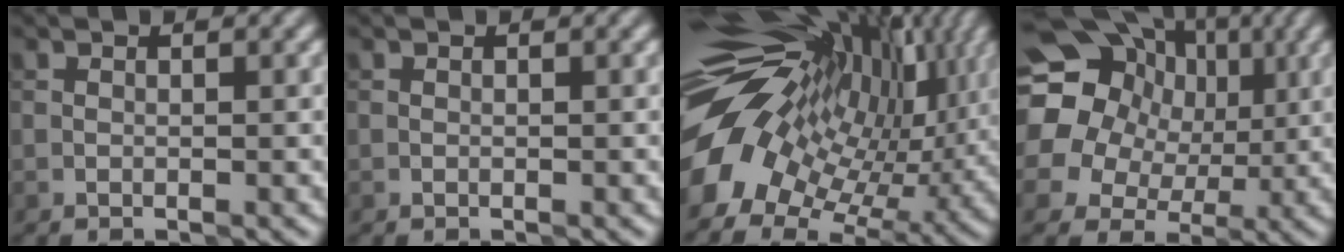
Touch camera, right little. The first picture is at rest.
{"total": 0.0}
{"total": 17.2, "force": [3.5, 9.5, 14.0], "torque": [-0.225, 0.004, 0.075]}
{"total": 17.9, "force": [4.5, 15.4, 8.1], "torque": [-0.187, 0.032, 0.046]}